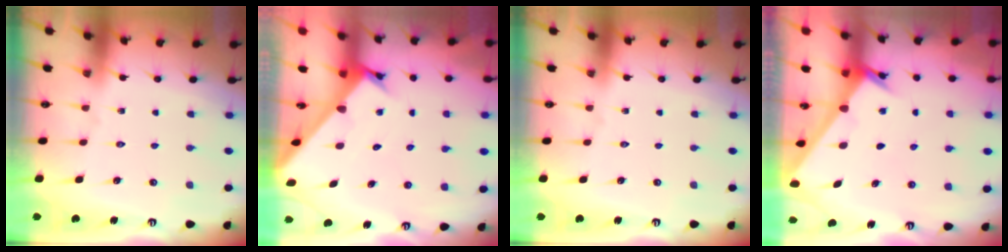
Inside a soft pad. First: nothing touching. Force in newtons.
{"total": 2.5, "press": 2.5, "slide": 0.2}
{"total": 0.0}
{"total": 2.4, "press": 2.4, "slide": 0.3}